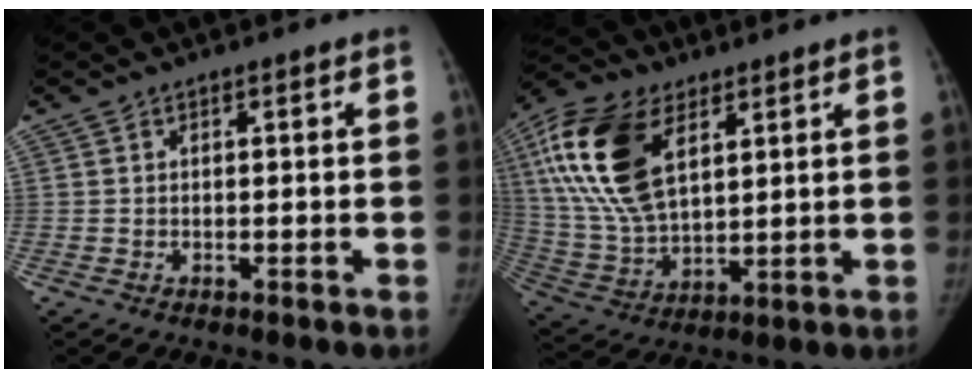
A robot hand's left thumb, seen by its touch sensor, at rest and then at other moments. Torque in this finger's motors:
{"motor_torque": [0.26, 0.45, 1.73, -1.04, 0.35]}